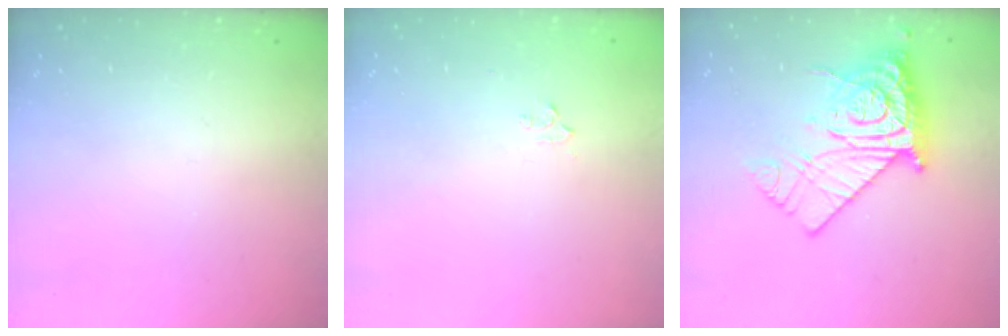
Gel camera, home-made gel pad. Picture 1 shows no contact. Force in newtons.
{"total": 2.9, "press": 2.8, "slide": 0.4}
{"total": 12.2, "press": 12.1, "slide": 1.4}